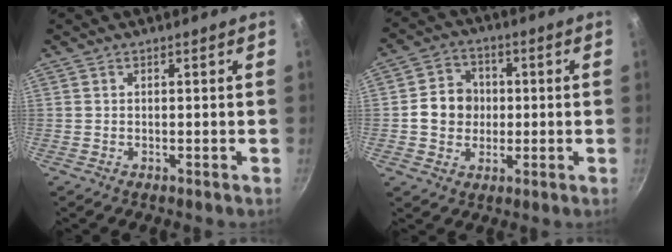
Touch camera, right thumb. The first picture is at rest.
{"total": 8.5, "force": [0.0, 7.6, 3.9], "torque": [-0.035, 0.012, -0.010]}